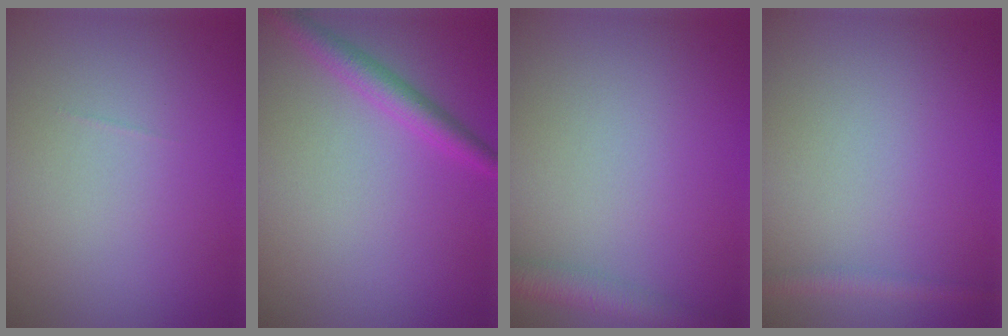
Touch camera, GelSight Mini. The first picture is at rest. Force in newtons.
{"total": 2.7, "press": 2.7, "slide": 0.1}
{"total": 2.8, "press": 2.8, "slide": 0.2}
{"total": 1.3, "press": 1.3, "slide": 0.1}